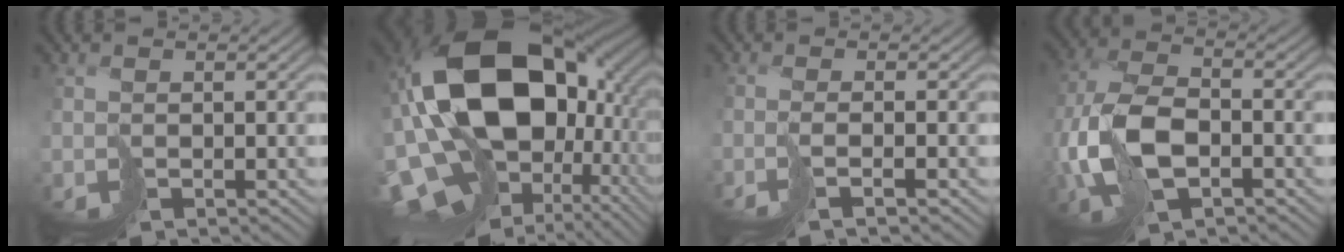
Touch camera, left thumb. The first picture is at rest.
{"total": 21.2, "force": [1.7, 15.2, 14.7], "torque": [-0.329, -0.035, 0.048]}
{"total": 1.9, "force": [-0.7, -0.4, 1.7], "torque": [-0.013, 0.005, -0.028]}
{"total": 11.1, "force": [-2.0, 6.4, 8.9], "torque": [-0.234, -0.010, -0.044]}